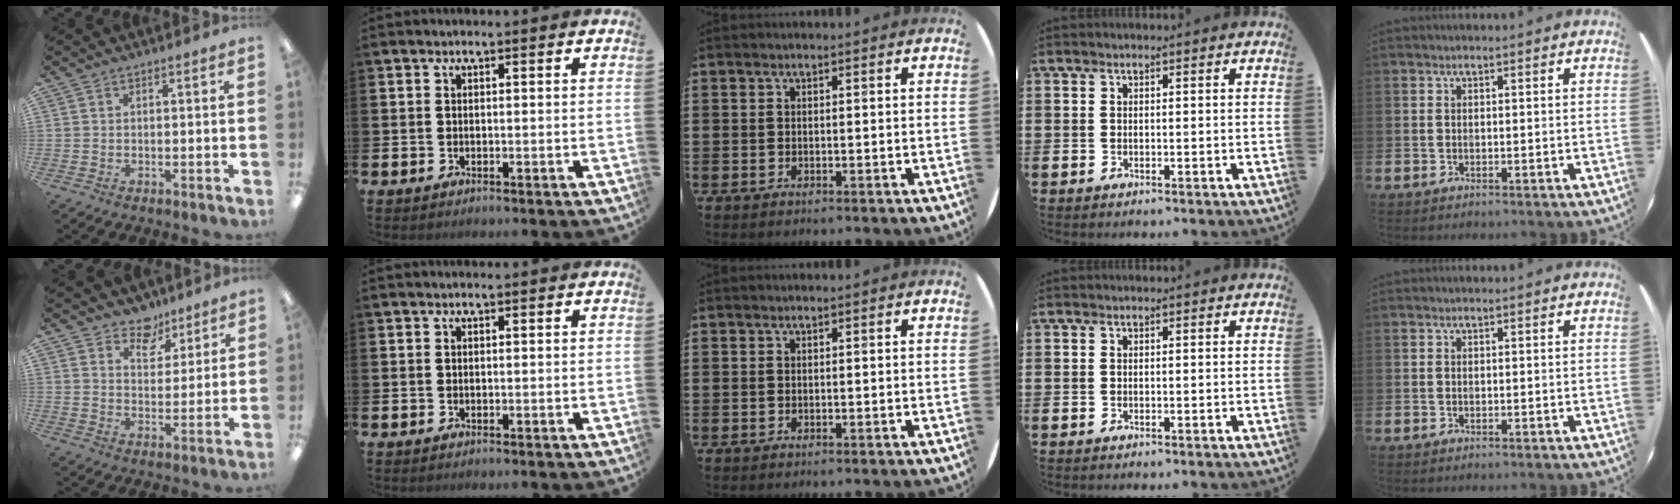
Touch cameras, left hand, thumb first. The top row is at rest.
{"thumb": {"total": 7.6, "force": [6.1, 4.3, 1.6], "torque": [-0.026, -0.037, 0.111]}}